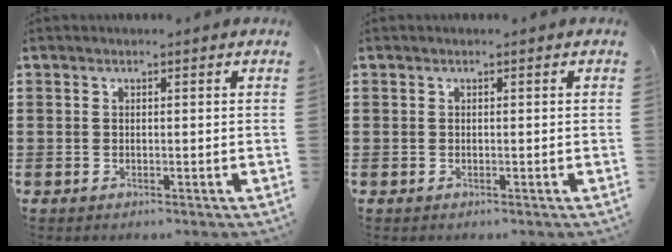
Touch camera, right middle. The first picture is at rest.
{"total": 0.0}